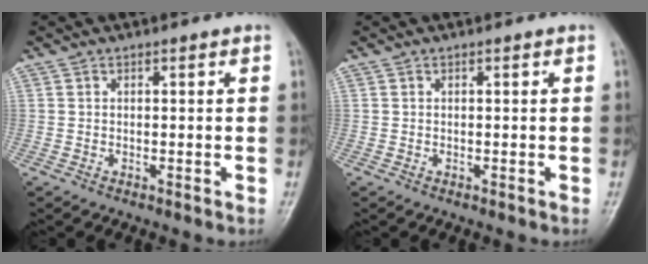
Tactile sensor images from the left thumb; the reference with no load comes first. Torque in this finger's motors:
{"motor_torque": [0.00, 0.00, -0.02, -0.02, 0.00]}